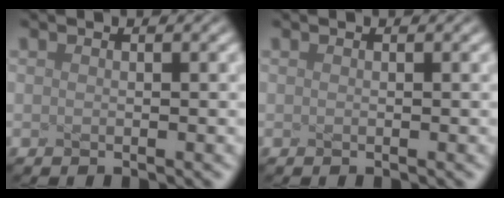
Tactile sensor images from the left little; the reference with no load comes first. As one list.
[{"total": 0.0}]